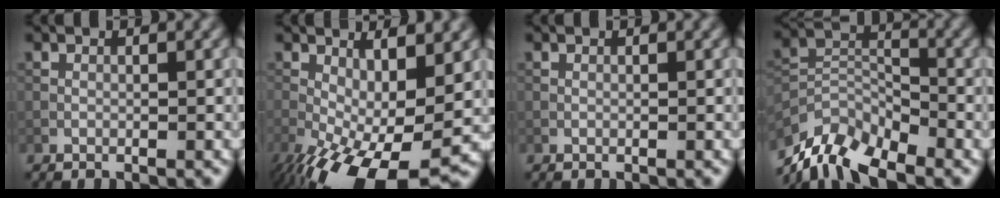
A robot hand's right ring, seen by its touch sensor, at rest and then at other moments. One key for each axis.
{"total": 13.2, "fx": -3.9, "fy": 5.1, "fz": 11.6, "tx": -0.200, "ty": -0.027, "tz": -0.054}
{"total": 0.0}
{"total": 8.1, "fx": -6.7, "fy": 3.0, "fz": 3.4, "tx": -0.060, "ty": 0.001, "tz": -0.133}